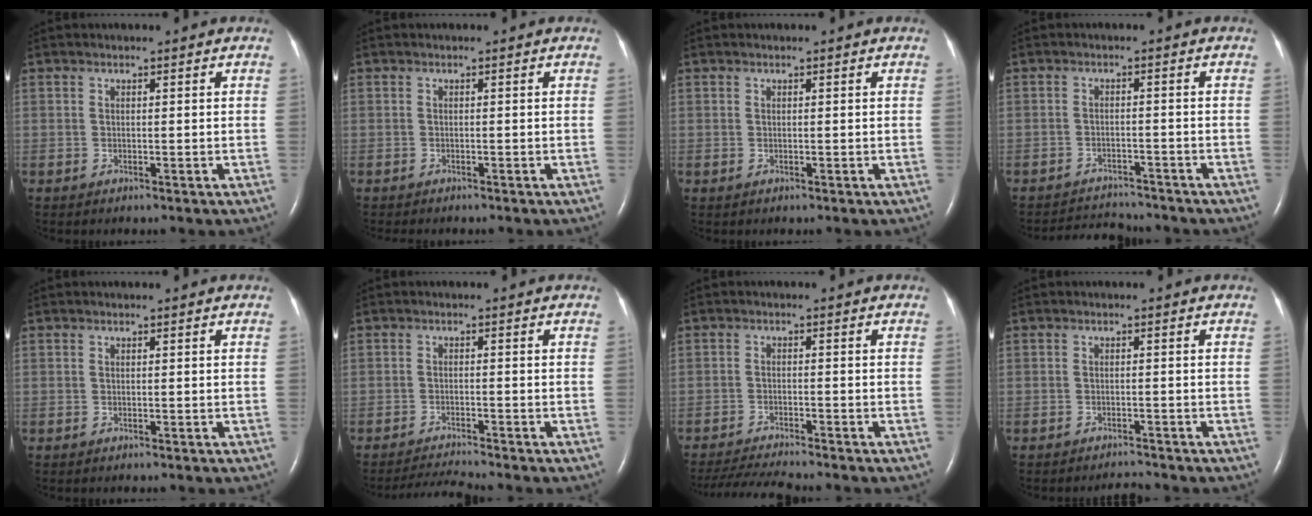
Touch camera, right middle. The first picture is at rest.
{"total": 2.2, "force": [-1.9, 0.6, 0.9], "torque": [-0.017, -0.005, -0.020]}
{"total": 0.0}
{"total": 5.4, "force": [-5.4, 0.6, -0.1], "torque": [-0.005, 0.000, -0.085]}
{"total": 0.0}
{"total": 3.6, "force": [-3.3, -1.4, 0.2], "torque": [-0.017, -0.021, -0.059]}
{"total": 7.3, "force": [-6.9, -0.4, 2.5], "torque": [-0.046, -0.019, -0.115]}
{"total": 1.7, "force": [-1.6, -0.3, -0.2], "torque": [-0.002, -0.011, -0.023]}